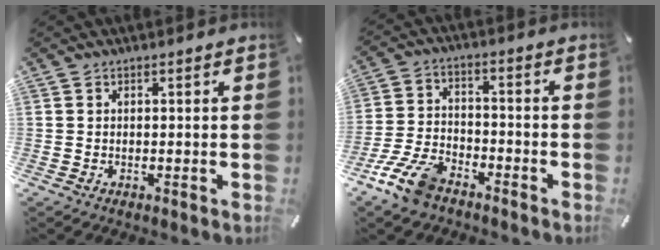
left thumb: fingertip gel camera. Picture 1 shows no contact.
{"total": 10.5, "force": [-7.4, 4.9, 5.7], "torque": [-0.117, 0.036, -0.140]}